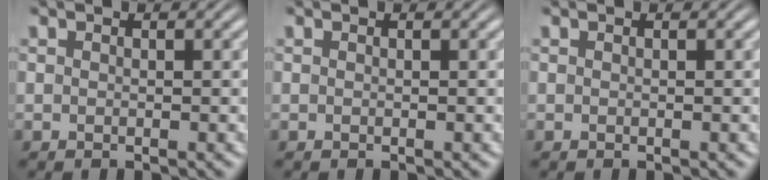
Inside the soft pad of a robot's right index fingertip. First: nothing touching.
{"total": 0.0}
{"total": 0.0}